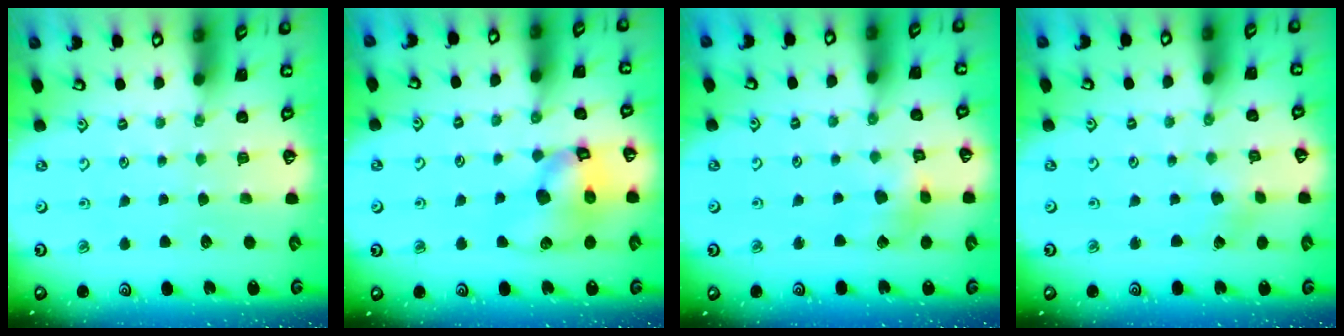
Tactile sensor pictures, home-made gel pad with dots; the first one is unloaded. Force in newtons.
{"total": 13.1, "press": 13.0, "slide": 1.8}
{"total": 4.6, "press": 4.6, "slide": 0.4}
{"total": 0.5, "press": 0.5, "slide": 0.0}